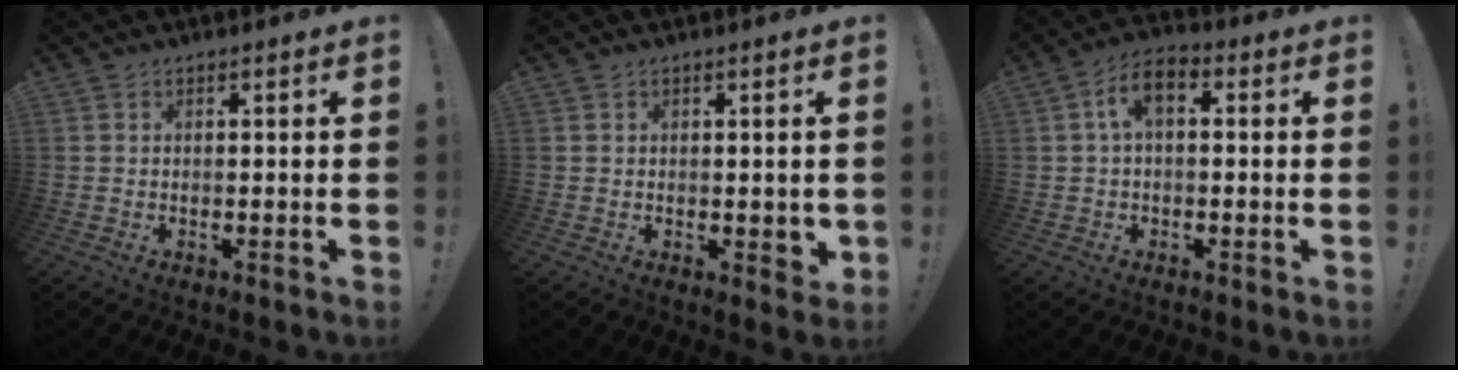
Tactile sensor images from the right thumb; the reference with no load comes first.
{"total": 2.5, "force": [0.1, 1.5, 2.0], "torque": [-0.014, -0.003, 0.001]}
{"total": 6.6, "force": [1.2, 3.6, 5.4], "torque": [-0.091, 0.009, 0.025]}